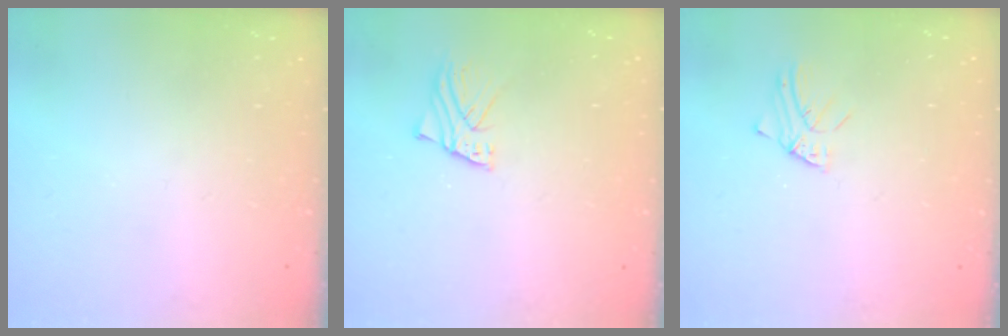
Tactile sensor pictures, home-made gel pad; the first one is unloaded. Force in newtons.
{"total": 2.2, "press": 2.2, "slide": 0.1}
{"total": 1.6, "press": 1.6, "slide": 0.1}